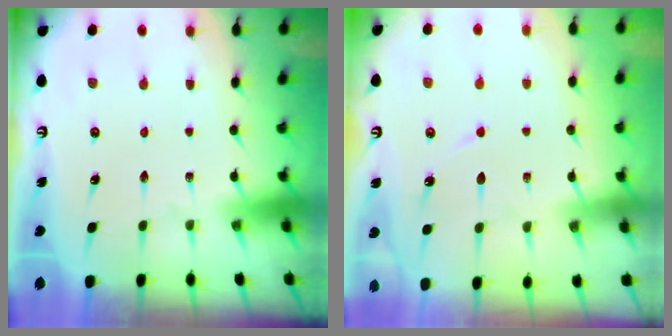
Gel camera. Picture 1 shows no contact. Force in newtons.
{"total": 5.0, "press": 5.0, "slide": 0.6}